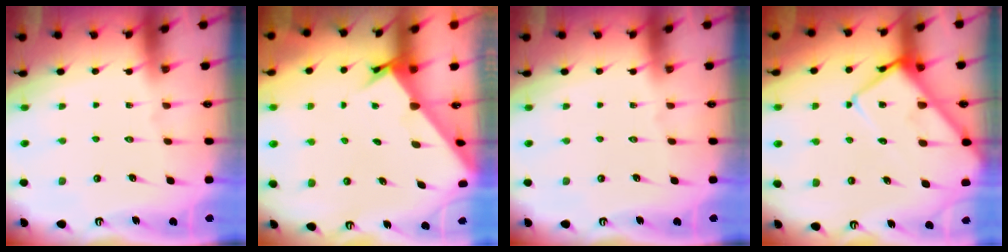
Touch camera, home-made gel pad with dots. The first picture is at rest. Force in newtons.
{"total": 2.5, "press": 2.5, "slide": 0.3}
{"total": 0.0}
{"total": 12.9, "press": 12.9, "slide": 1.2}